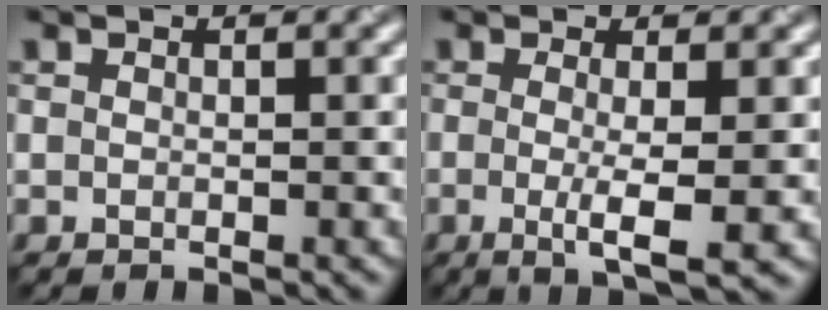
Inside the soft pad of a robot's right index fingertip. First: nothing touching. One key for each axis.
{"total": 3.8, "fx": -1.1, "fy": 0.4, "fz": 3.6, "tx": -0.064, "ty": -0.003, "tz": -0.008}